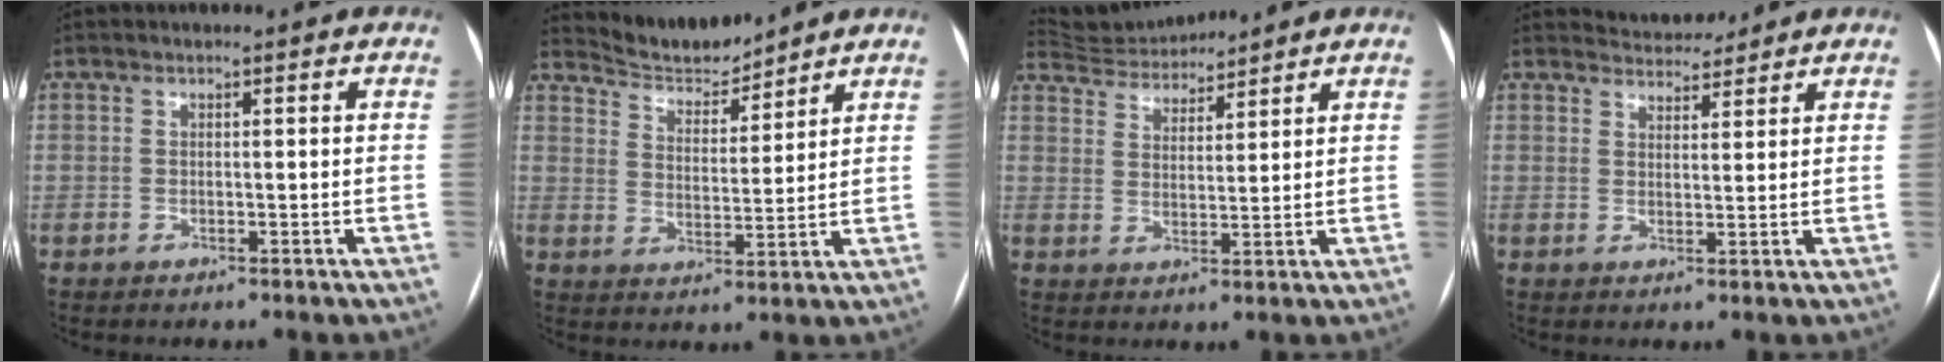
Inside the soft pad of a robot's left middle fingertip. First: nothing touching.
{"total": 7.3, "force": [7.2, 0.7, 0.1], "torque": [-0.011, 0.005, 0.135]}
{"total": 7.7, "force": [7.6, 0.6, 0.7], "torque": [-0.022, 0.023, 0.138]}
{"total": 4.7, "force": [4.6, 0.9, 0.0], "torque": [-0.004, 0.012, 0.069]}